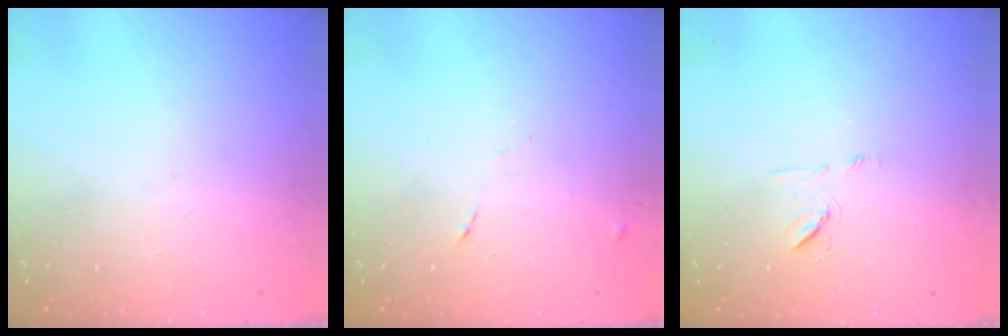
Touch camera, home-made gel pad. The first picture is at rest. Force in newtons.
{"total": 4.7, "press": 4.7, "slide": 0.6}
{"total": 7.2, "press": 7.2, "slide": 0.8}